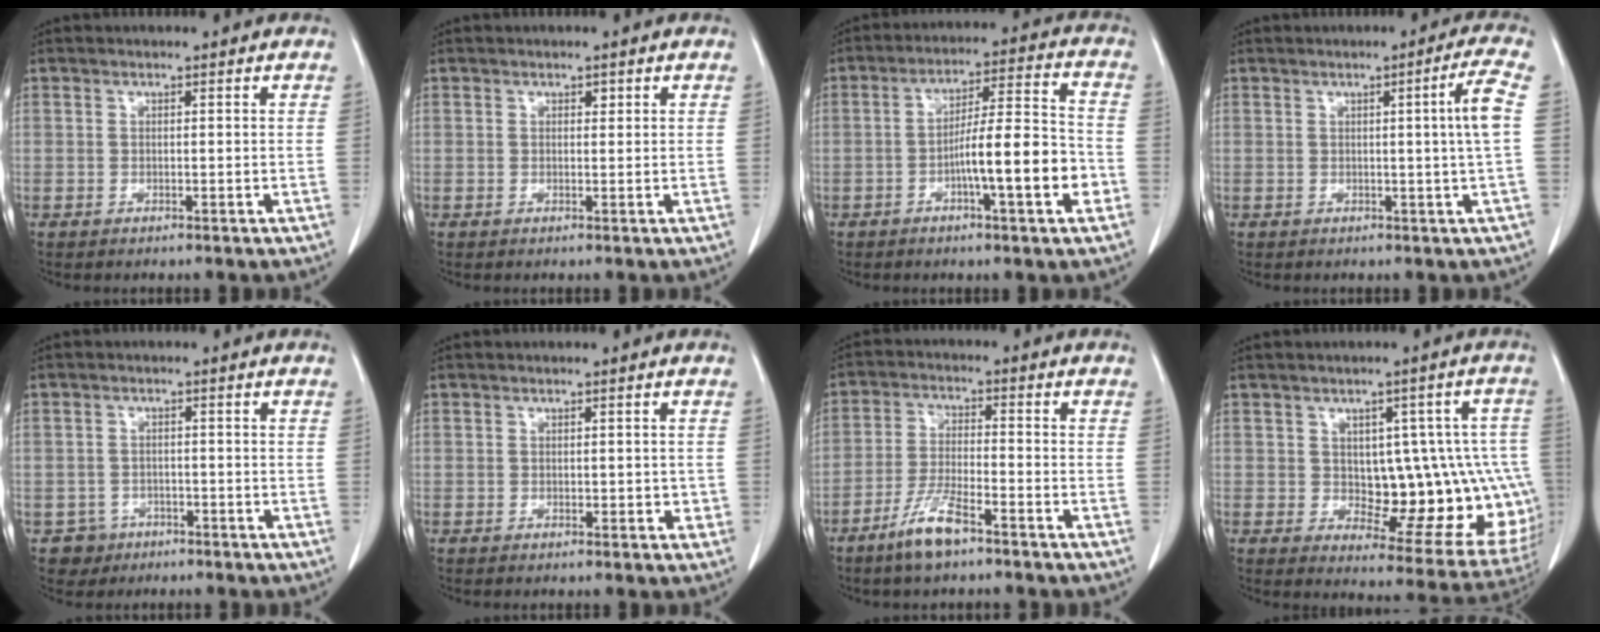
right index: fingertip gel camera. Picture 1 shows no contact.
{"total": 0.7, "force": [0.4, 0.4, 0.4], "torque": [-0.003, -0.001, 0.004]}
{"total": 11.9, "force": [-3.8, 0.9, 11.2], "torque": [-0.179, 0.013, -0.060]}
{"total": 4.7, "force": [0.2, -1.4, 4.5], "torque": [-0.065, -0.004, 0.005]}
{"total": 3.4, "force": [-1.7, 2.9, -0.2], "torque": [0.008, 0.013, -0.026]}
{"total": 1.8, "force": [0.0, 1.2, 1.3], "torque": [-0.014, 0.006, 0.003]}
{"total": 7.0, "force": [-4.8, 1.2, 4.9], "torque": [-0.104, -0.008, -0.093]}
{"total": 15.9, "force": [-0.3, 7.0, 14.3], "torque": [-0.132, 0.023, 0.018]}